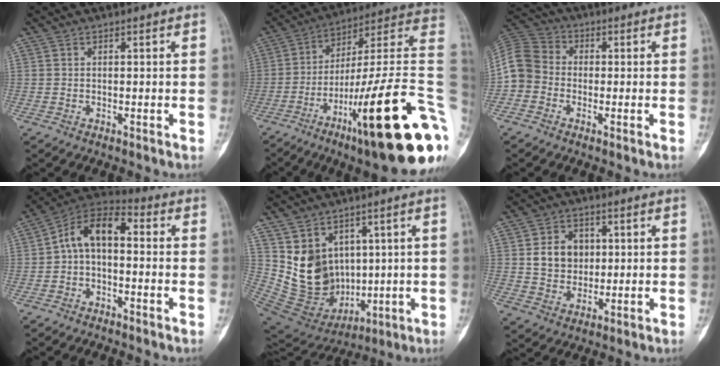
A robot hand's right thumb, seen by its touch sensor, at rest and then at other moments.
{"total": 30.4, "force": [-9.2, 5.2, 28.5], "torque": [-0.349, 0.054, -0.145]}
{"total": 8.4, "force": [-1.8, 7.4, 3.6], "torque": [-0.065, 0.028, -0.049]}
{"total": 9.6, "force": [0.0, 5.6, 7.8], "torque": [-0.126, 0.042, -0.018]}
{"total": 13.7, "force": [3.8, 11.3, 6.8], "torque": [-0.091, -0.019, 0.113]}
{"total": 8.3, "force": [1.5, 6.8, 4.5], "torque": [-0.041, -0.005, 0.029]}